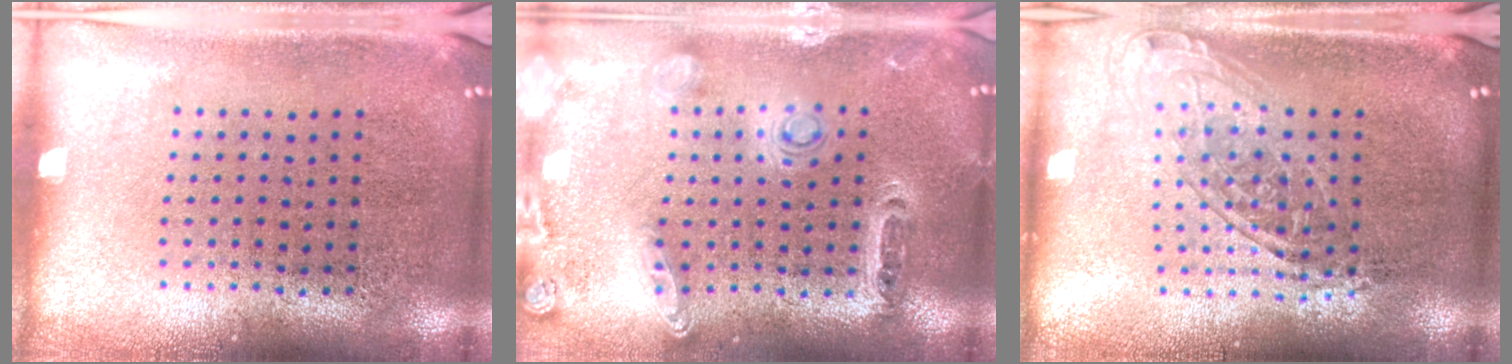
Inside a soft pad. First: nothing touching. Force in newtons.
{"total": 1.4, "press": 1.4, "slide": 0.3}
{"total": 1.6, "press": 1.3, "slide": 0.9}